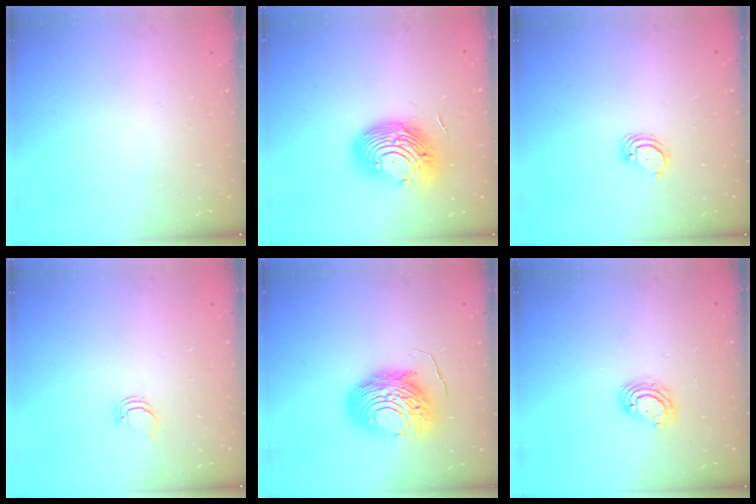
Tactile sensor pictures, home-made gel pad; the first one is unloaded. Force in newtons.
{"total": 16.3, "press": 15.8, "slide": 4.1}
{"total": 3.0, "press": 3.0, "slide": 0.2}
{"total": 0.9, "press": 0.9, "slide": 0.1}
{"total": 14.4, "press": 14.4, "slide": 1.3}
{"total": 5.7, "press": 5.6, "slide": 0.8}